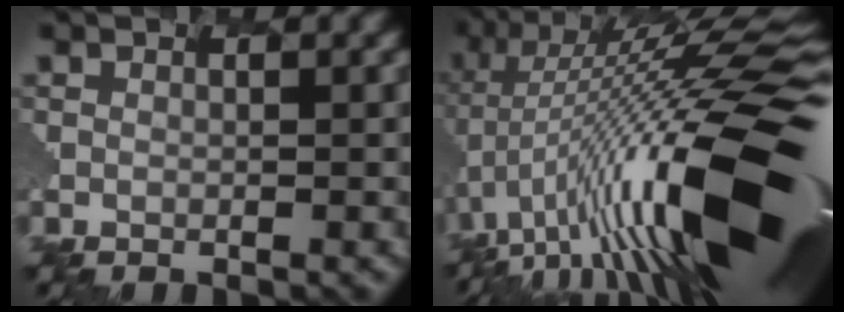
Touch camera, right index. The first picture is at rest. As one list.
[{"total": 18.0, "force": [-1.3, 6.0, 16.9], "torque": [-0.270, 0.014, -0.026]}]